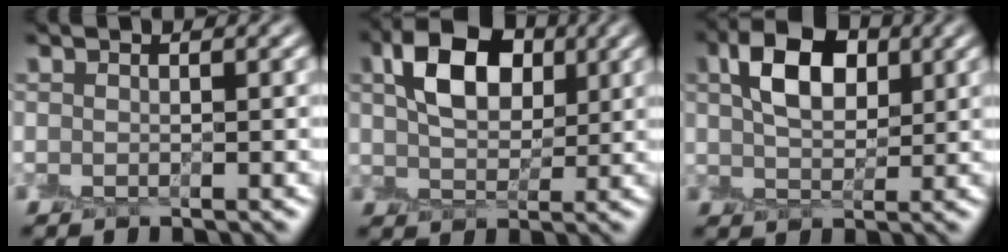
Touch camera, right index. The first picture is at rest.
{"total": 5.7, "force": [2.3, 3.6, 3.8], "torque": [-0.075, 0.011, 0.036]}
{"total": 5.0, "force": [2.1, 2.9, 3.5], "torque": [-0.066, 0.011, 0.034]}